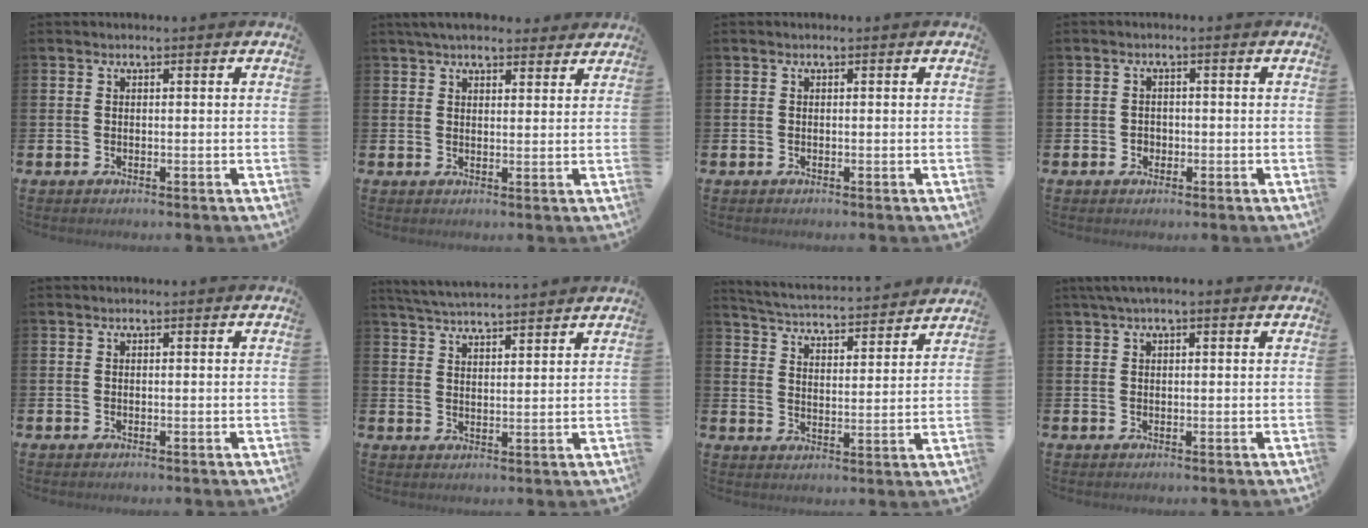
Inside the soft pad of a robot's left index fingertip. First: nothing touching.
{"total": 4.5, "force": [4.2, 1.3, 1.1], "torque": [-0.027, -0.009, 0.077]}
{"total": 0.0}
{"total": 1.3, "force": [-0.3, 1.3, 0.3], "torque": [-0.004, 0.005, -0.010]}
{"total": 0.0}
{"total": 4.6, "force": [4.6, 0.0, 0.4], "torque": [-0.027, -0.024, 0.085]}
{"total": 4.6, "force": [4.6, 0.3, 0.5], "torque": [-0.035, -0.040, 0.076]}
{"total": 1.8, "force": [1.2, 0.4, 1.3], "torque": [-0.022, 0.004, 0.020]}